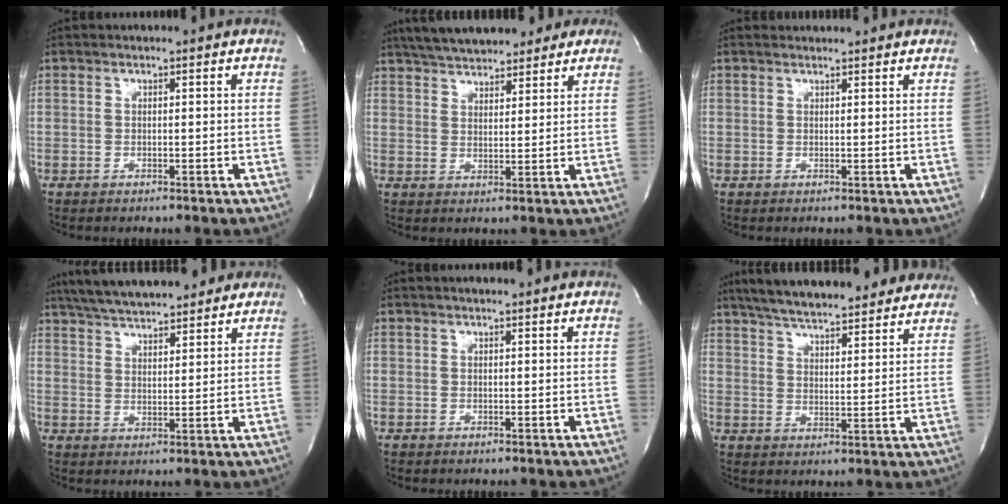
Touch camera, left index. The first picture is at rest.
{"total": 14.2, "force": [12.0, 4.8, 6.0], "torque": [-0.095, 0.033, 0.176]}
{"total": 2.2, "force": [2.2, 0.3, 0.1], "torque": [-0.013, 0.017, 0.034]}
{"total": 16.4, "force": [14.3, 3.6, 7.1], "torque": [-0.121, 0.034, 0.216]}
{"total": 1.7, "force": [1.5, 0.2, 0.7], "torque": [-0.012, 0.012, 0.024]}
{"total": 23.8, "force": [21.0, 4.6, 10.2], "torque": [-0.167, 0.014, 0.277]}